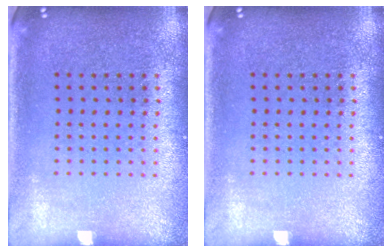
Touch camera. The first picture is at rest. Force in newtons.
{"total": 0.0}